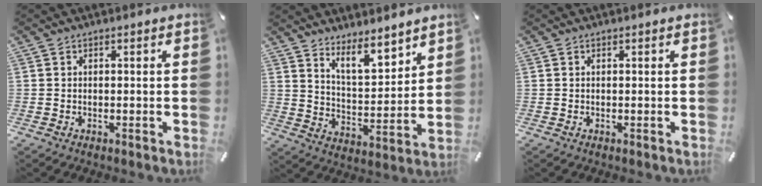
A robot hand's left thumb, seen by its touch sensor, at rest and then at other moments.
{"total": 9.3, "force": [8.3, 3.0, 3.0], "torque": [-0.041, -0.066, 0.150]}
{"total": 0.0}